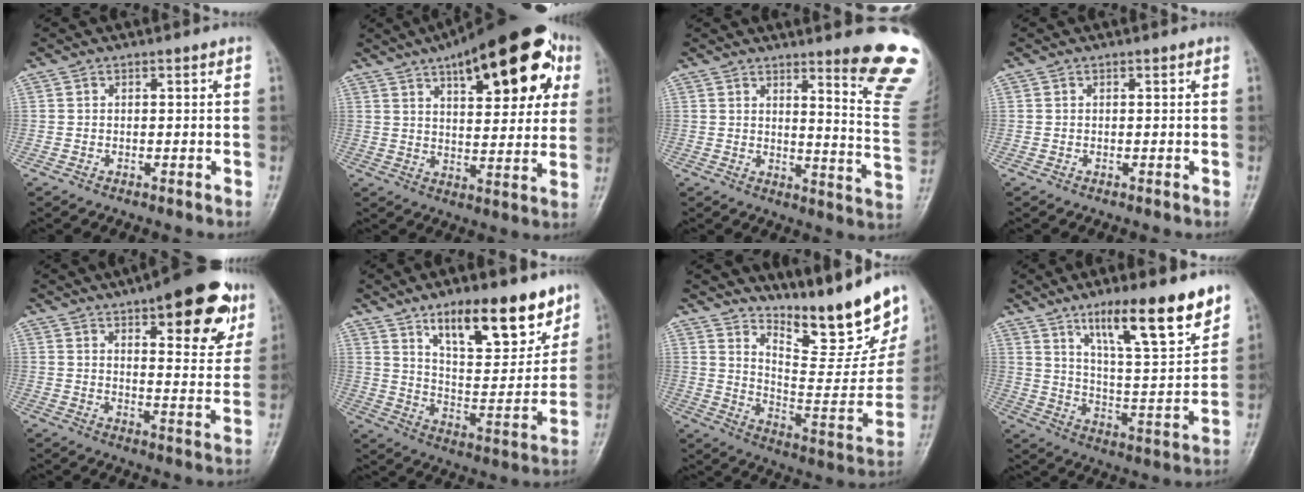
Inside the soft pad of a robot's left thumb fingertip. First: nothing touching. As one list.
[{"total": 24.8, "force": [11.5, 9.7, 19.7], "torque": [-0.248, 0.001, 0.162]}, {"total": 15.2, "force": [10.7, 1.3, 10.8], "torque": [-0.104, -0.095, 0.130]}, {"total": 0.0}, {"total": 18.4, "force": [10.2, 6.6, 13.9], "torque": [-0.142, -0.038, 0.137]}, {"total": 18.4, "force": [11.9, 6.7, 12.3], "torque": [-0.136, -0.072, 0.199]}, {"total": 22.1, "force": [17.3, 4.9, 12.9], "torque": [-0.157, -0.129, 0.256]}, {"total": 17.9, "force": [11.8, 3.6, 13.0], "torque": [-0.177, -0.065, 0.198]}]